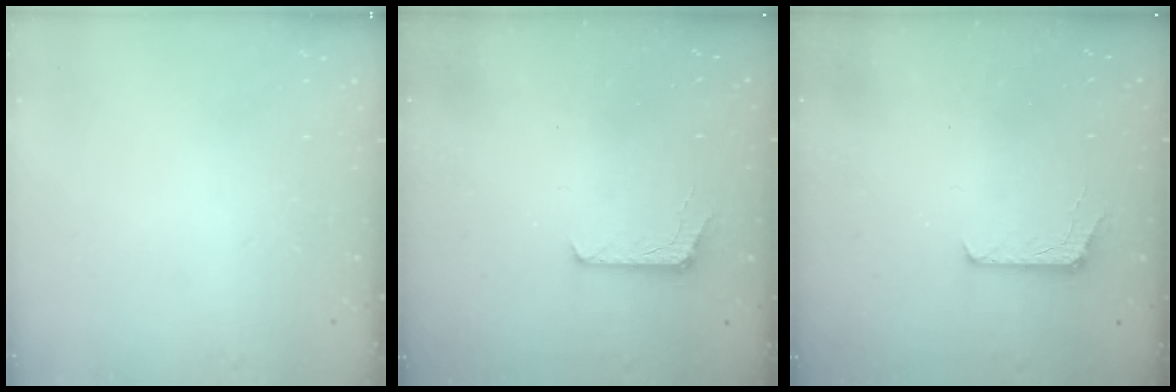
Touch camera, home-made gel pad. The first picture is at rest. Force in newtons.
{"total": 6.3, "press": 6.3, "slide": 0.6}
{"total": 6.3, "press": 6.3, "slide": 0.6}